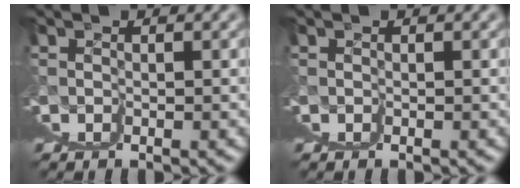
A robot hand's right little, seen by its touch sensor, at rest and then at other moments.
{"total": 0.0}